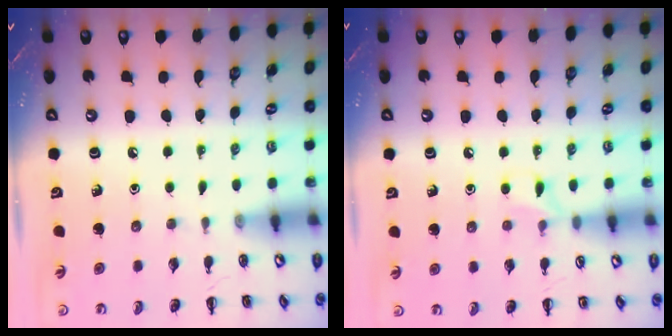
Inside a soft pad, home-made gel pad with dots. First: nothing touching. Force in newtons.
{"total": 6.4, "press": 6.2, "slide": 1.9}